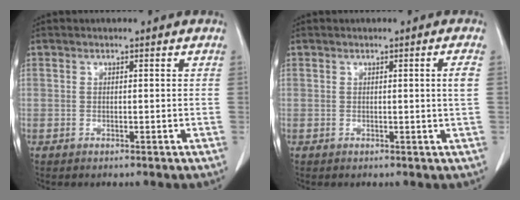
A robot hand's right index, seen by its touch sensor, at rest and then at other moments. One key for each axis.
{"total": 1.8, "fx": 0.2, "fy": -0.6, "fz": 1.7, "tx": -0.025, "ty": -0.003, "tz": 0.005}